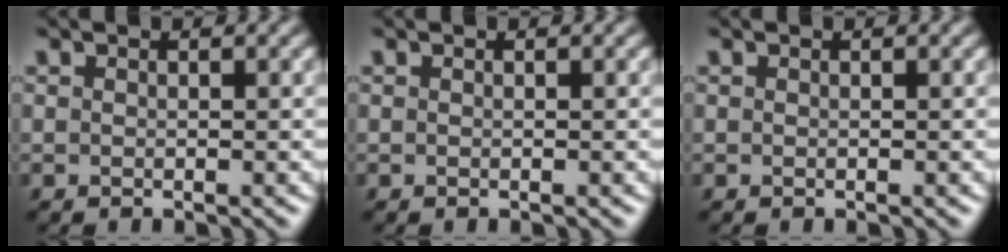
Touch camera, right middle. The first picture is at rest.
{"total": 0.0}
{"total": 0.0}